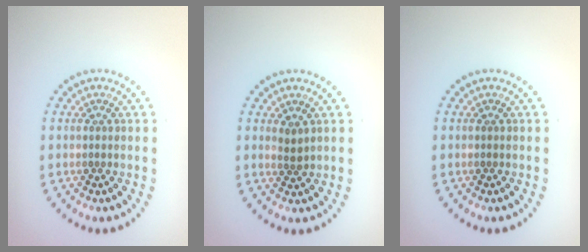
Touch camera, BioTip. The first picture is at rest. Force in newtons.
{"total": 1.1, "press": 0.8, "slide": 0.7}
{"total": 0.0}